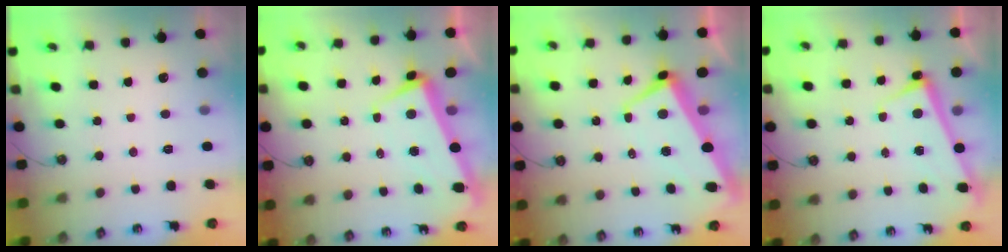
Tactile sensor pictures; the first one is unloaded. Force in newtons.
{"total": 2.1, "press": 0.6, "slide": 2.0}
{"total": 1.7, "press": 1.1, "slide": 1.3}
{"total": 2.8, "press": 2.7, "slide": 0.5}